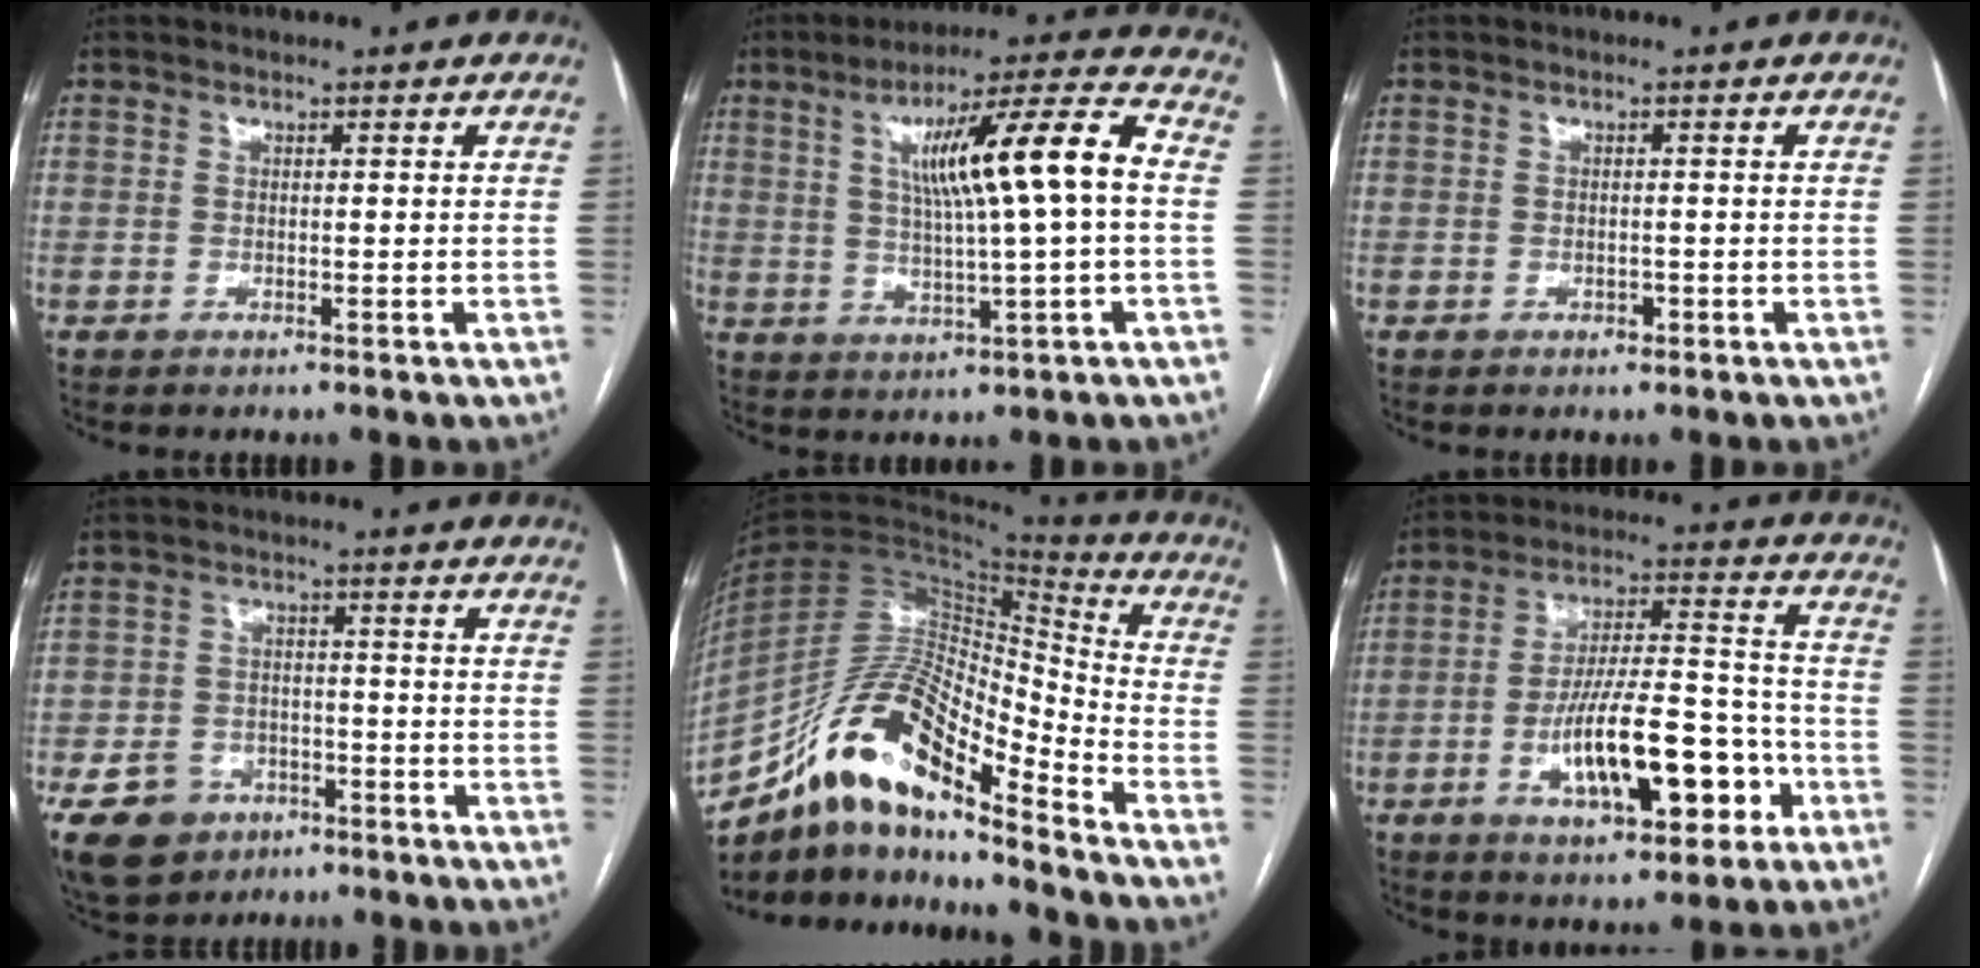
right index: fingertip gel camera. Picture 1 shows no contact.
{"total": 14.3, "force": [1.9, 0.2, 14.2], "torque": [-0.230, 0.019, 0.032]}
{"total": 1.0, "force": [-0.4, 0.7, 0.5], "torque": [-0.009, 0.001, -0.004]}
{"total": 10.6, "force": [-5.8, 8.1, 3.8], "torque": [-0.087, 0.007, -0.084]}
{"total": 17.2, "force": [-11.4, 4.2, 12.1], "torque": [-0.217, 0.029, -0.197]}
{"total": 16.2, "force": [-5.8, 5.0, 14.3], "torque": [-0.240, 0.022, -0.085]}